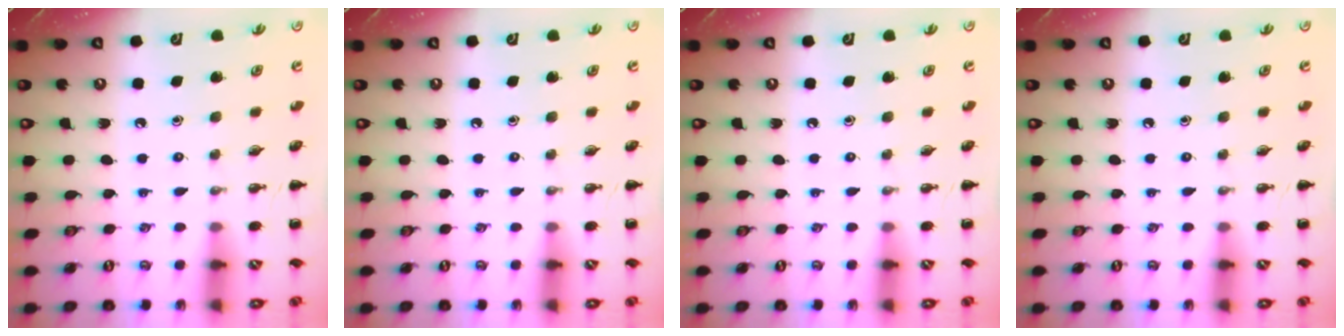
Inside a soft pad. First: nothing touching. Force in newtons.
{"total": 0.0}
{"total": 0.0}
{"total": 0.0}